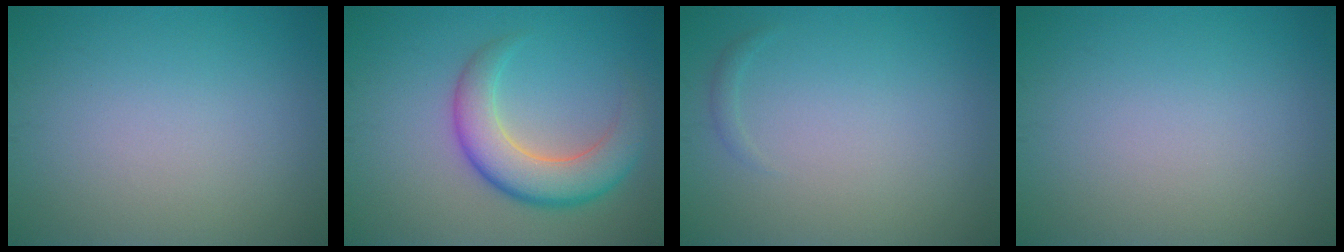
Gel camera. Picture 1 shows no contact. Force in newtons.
{"total": 6.0, "press": 6.0, "slide": 0.3}
{"total": 0.5, "press": 0.5, "slide": 0.0}
{"total": 0.0}